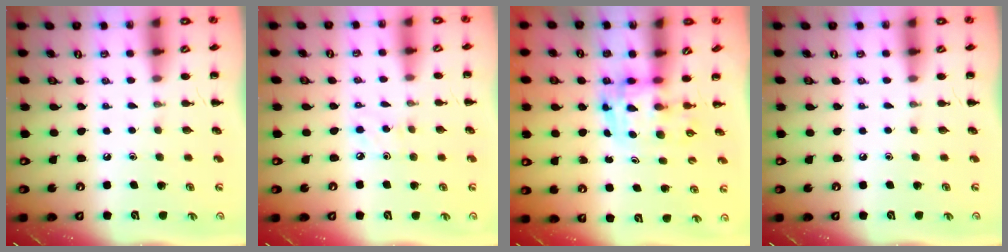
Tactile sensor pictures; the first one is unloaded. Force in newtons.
{"total": 4.4, "press": 4.2, "slide": 1.1}
{"total": 3.6, "press": 3.5, "slide": 0.6}
{"total": 0.0}